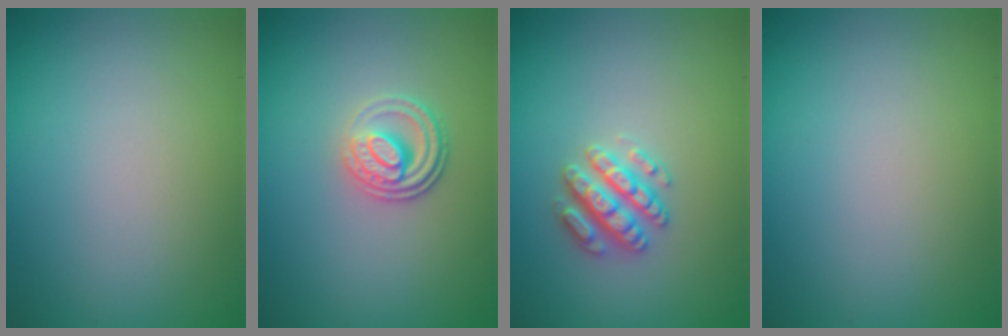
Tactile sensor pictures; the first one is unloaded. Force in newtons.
{"total": 3.0, "press": 2.4, "slide": 1.8}
{"total": 2.8, "press": 2.8, "slide": 0.3}
{"total": 0.0}